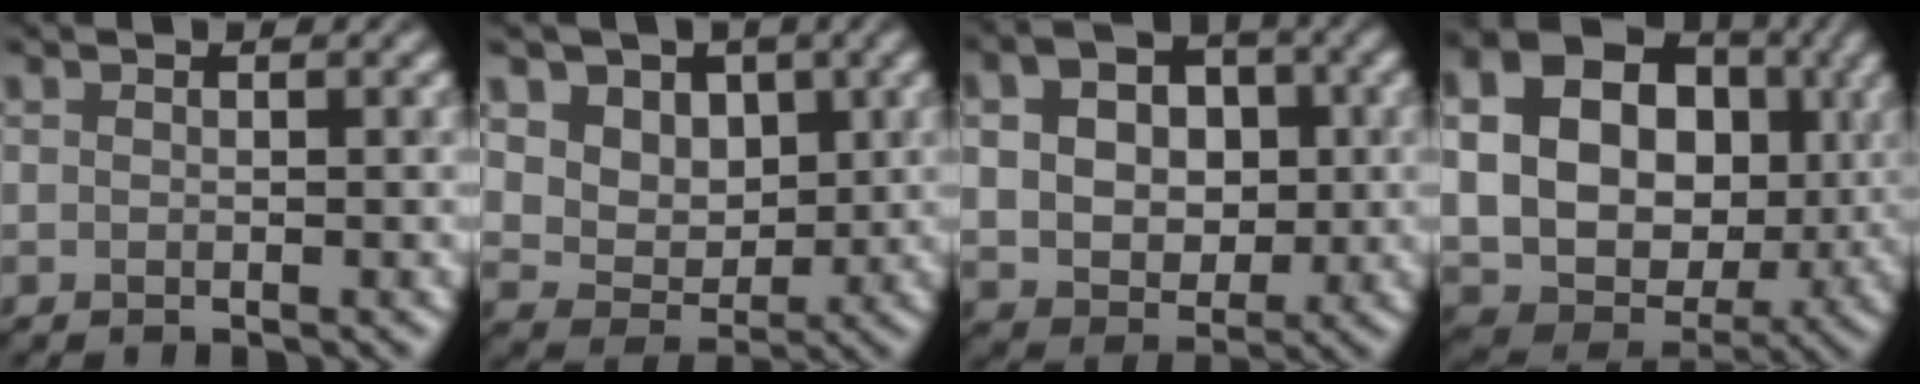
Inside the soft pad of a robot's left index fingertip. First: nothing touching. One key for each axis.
{"total": 7.9, "fx": 3.6, "fy": 6.1, "fz": 3.5, "tx": -0.070, "ty": 0.001, "tz": 0.059}
{"total": 7.6, "fx": 1.3, "fy": 5.5, "fz": 5.1, "tx": -0.096, "ty": 0.007, "tz": 0.023}
{"total": 19.4, "fx": 3.9, "fy": 15.9, "fz": 10.4, "tx": -0.199, "ty": 0.025, "tz": 0.072}